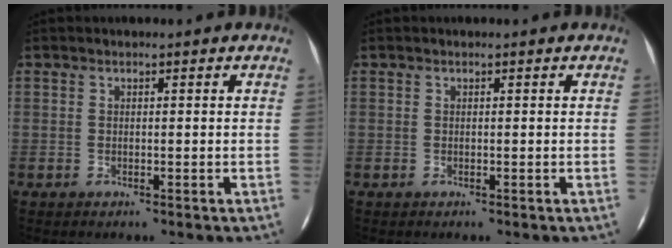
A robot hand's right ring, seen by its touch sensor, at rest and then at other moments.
{"total": 0.0}